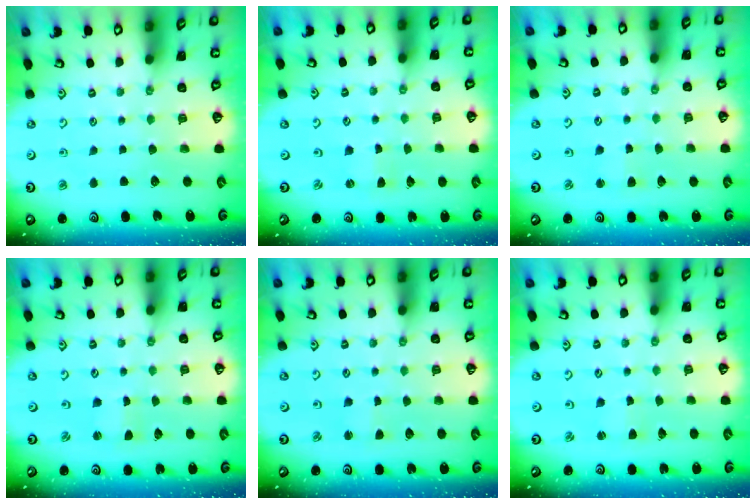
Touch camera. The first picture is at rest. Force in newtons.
{"total": 1.2, "press": 1.2, "slide": 0.2}
{"total": 2.5, "press": 2.5, "slide": 0.3}
{"total": 0.8, "press": 0.8, "slide": 0.0}
{"total": 1.5, "press": 1.5, "slide": 0.1}
{"total": 1.8, "press": 1.7, "slide": 0.2}